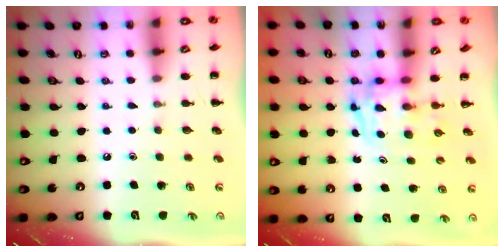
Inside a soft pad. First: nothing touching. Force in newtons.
{"total": 3.4, "press": 3.4, "slide": 0.6}